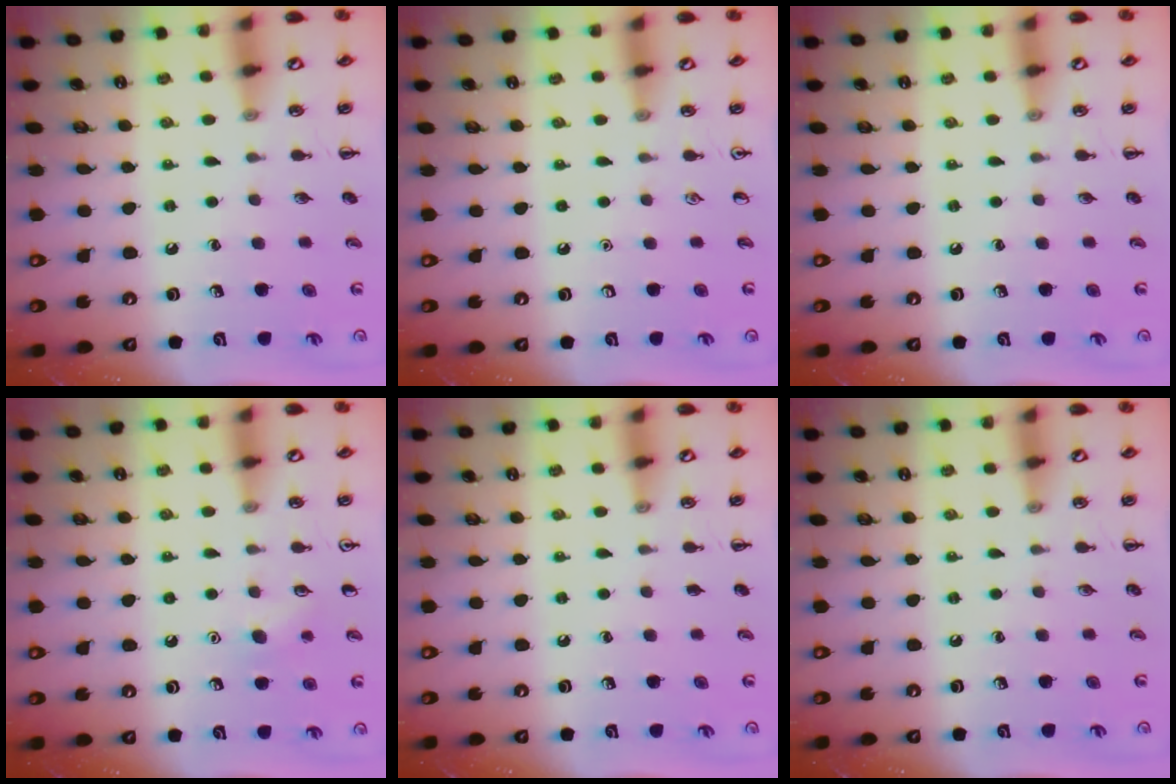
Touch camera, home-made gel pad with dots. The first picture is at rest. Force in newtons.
{"total": 0.0}
{"total": 0.0}
{"total": 5.2, "press": 5.0, "slide": 1.4}
{"total": 0.0}
{"total": 0.0}